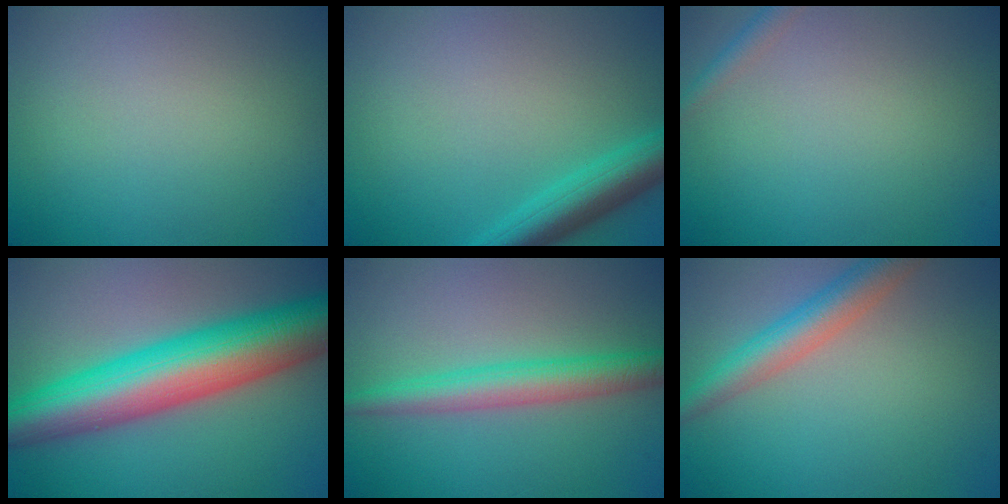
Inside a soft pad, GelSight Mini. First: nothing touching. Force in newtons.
{"total": 4.5, "press": 4.5, "slide": 0.3}
{"total": 1.3, "press": 1.3, "slide": 0.1}
{"total": 11.5, "press": 11.5, "slide": 0.3}
{"total": 3.9, "press": 3.9, "slide": 0.1}
{"total": 4.3, "press": 4.3, "slide": 0.2}